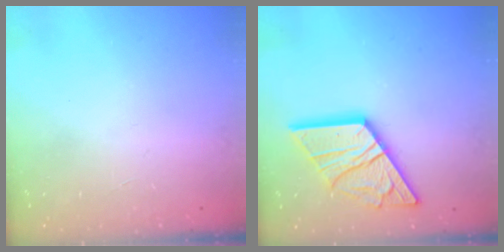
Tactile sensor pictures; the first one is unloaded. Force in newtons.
{"total": 18.4, "press": 18.3, "slide": 1.9}